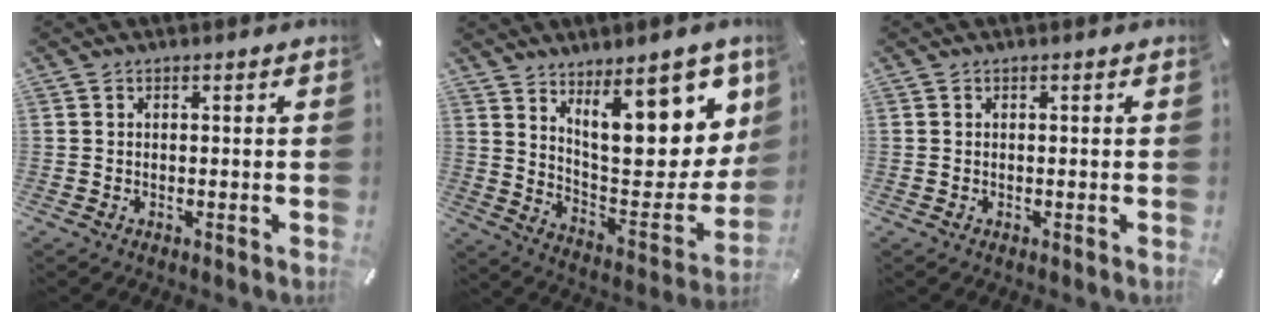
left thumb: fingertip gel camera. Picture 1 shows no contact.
{"total": 21.1, "force": [12.2, 9.1, 14.6], "torque": [-0.190, -0.089, 0.202]}
{"total": 0.0}